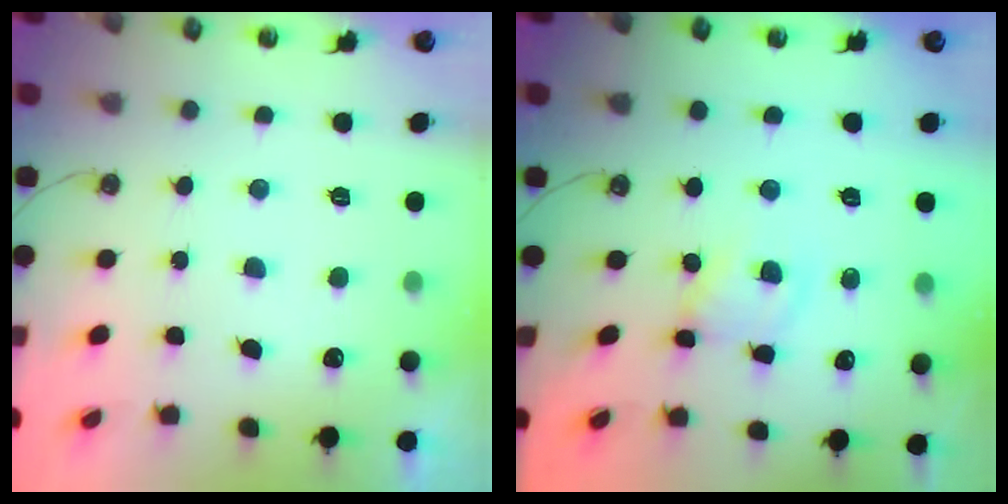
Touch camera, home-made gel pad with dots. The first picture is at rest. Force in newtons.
{"total": 1.7, "press": 1.7, "slide": 0.1}